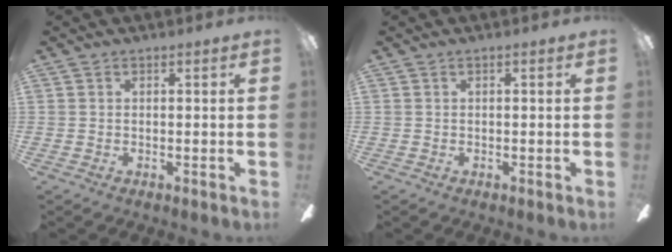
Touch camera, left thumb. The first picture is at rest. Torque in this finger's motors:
{"motor_torque": [0.00, 0.00, 0.00, 0.00, 0.00]}